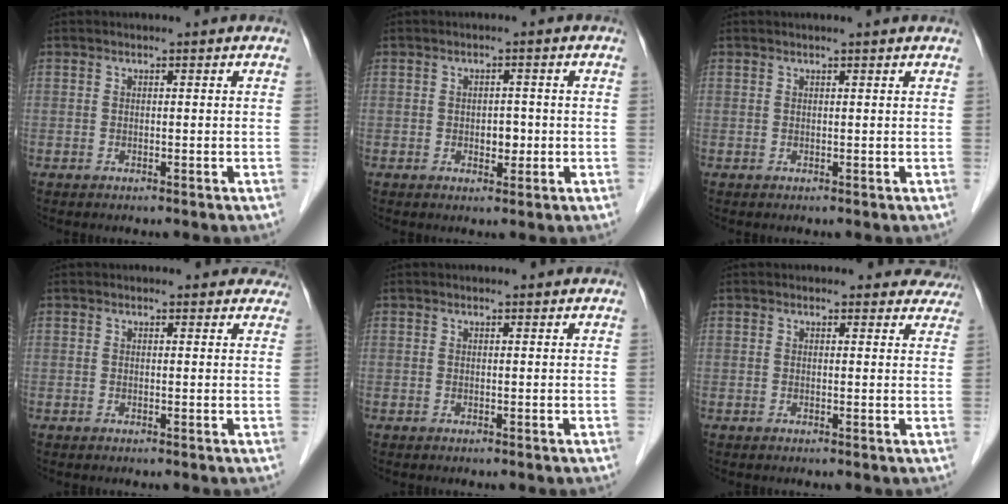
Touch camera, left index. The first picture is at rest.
{"total": 2.3, "force": [-0.4, 1.5, 1.7], "torque": [-0.023, 0.002, -0.002]}
{"total": 1.6, "force": [1.5, -0.2, 0.6], "torque": [-0.013, 0.009, 0.021]}
{"total": 4.3, "force": [3.9, 1.7, 0.5], "torque": [0.011, 0.000, 0.025]}
{"total": 0.8, "force": [0.8, 0.2, 0.2], "torque": [-0.011, 0.003, 0.011]}
{"total": 5.6, "force": [5.1, 2.3, -0.1], "torque": [0.033, -0.009, 0.027]}